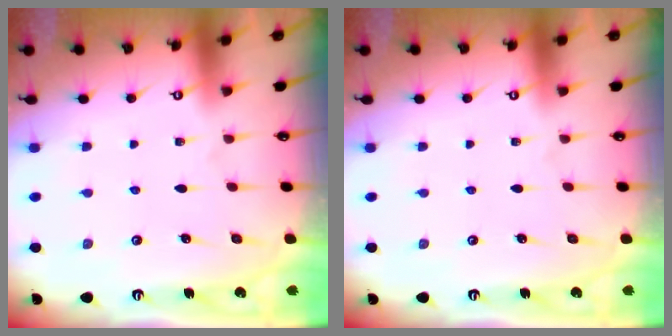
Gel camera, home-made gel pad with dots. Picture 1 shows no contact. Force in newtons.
{"total": 0.0}